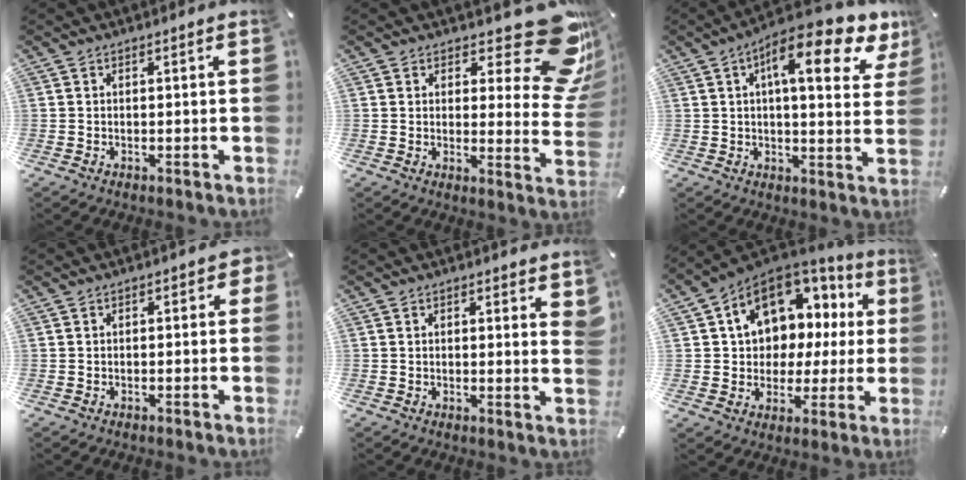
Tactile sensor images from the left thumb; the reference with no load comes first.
{"total": 18.2, "force": [10.8, 6.7, 13.1], "torque": [-0.149, -0.090, 0.177]}
{"total": 15.2, "force": [7.8, 5.0, 12.0], "torque": [-0.180, -0.038, 0.121]}
{"total": 1.6, "force": [-0.4, 1.1, 1.1], "torque": [-0.012, 0.003, -0.010]}
{"total": 2.1, "force": [1.1, 0.6, 1.7], "torque": [-0.021, -0.005, 0.016]}
{"total": 13.2, "force": [5.6, 10.0, 6.6], "torque": [-0.116, -0.036, 0.107]}